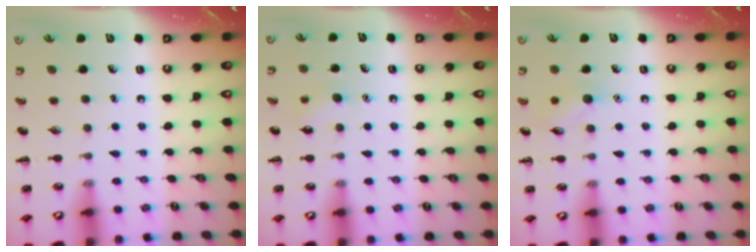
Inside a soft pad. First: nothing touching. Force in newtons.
{"total": 3.8, "press": 3.7, "slide": 0.9}
{"total": 6.6, "press": 6.4, "slide": 1.4}